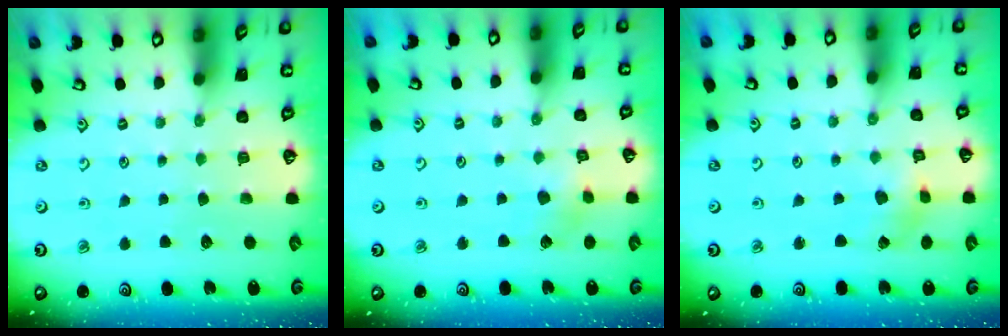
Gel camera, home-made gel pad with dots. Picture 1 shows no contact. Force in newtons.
{"total": 3.8, "press": 3.8, "slide": 0.3}
{"total": 1.4, "press": 1.4, "slide": 0.2}